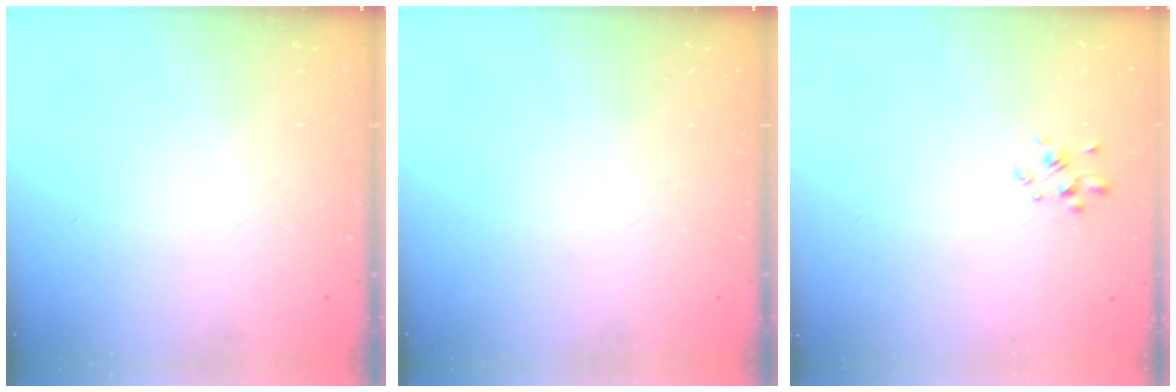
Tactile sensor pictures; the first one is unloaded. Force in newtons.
{"total": 0.0}
{"total": 2.1, "press": 2.0, "slide": 0.9}